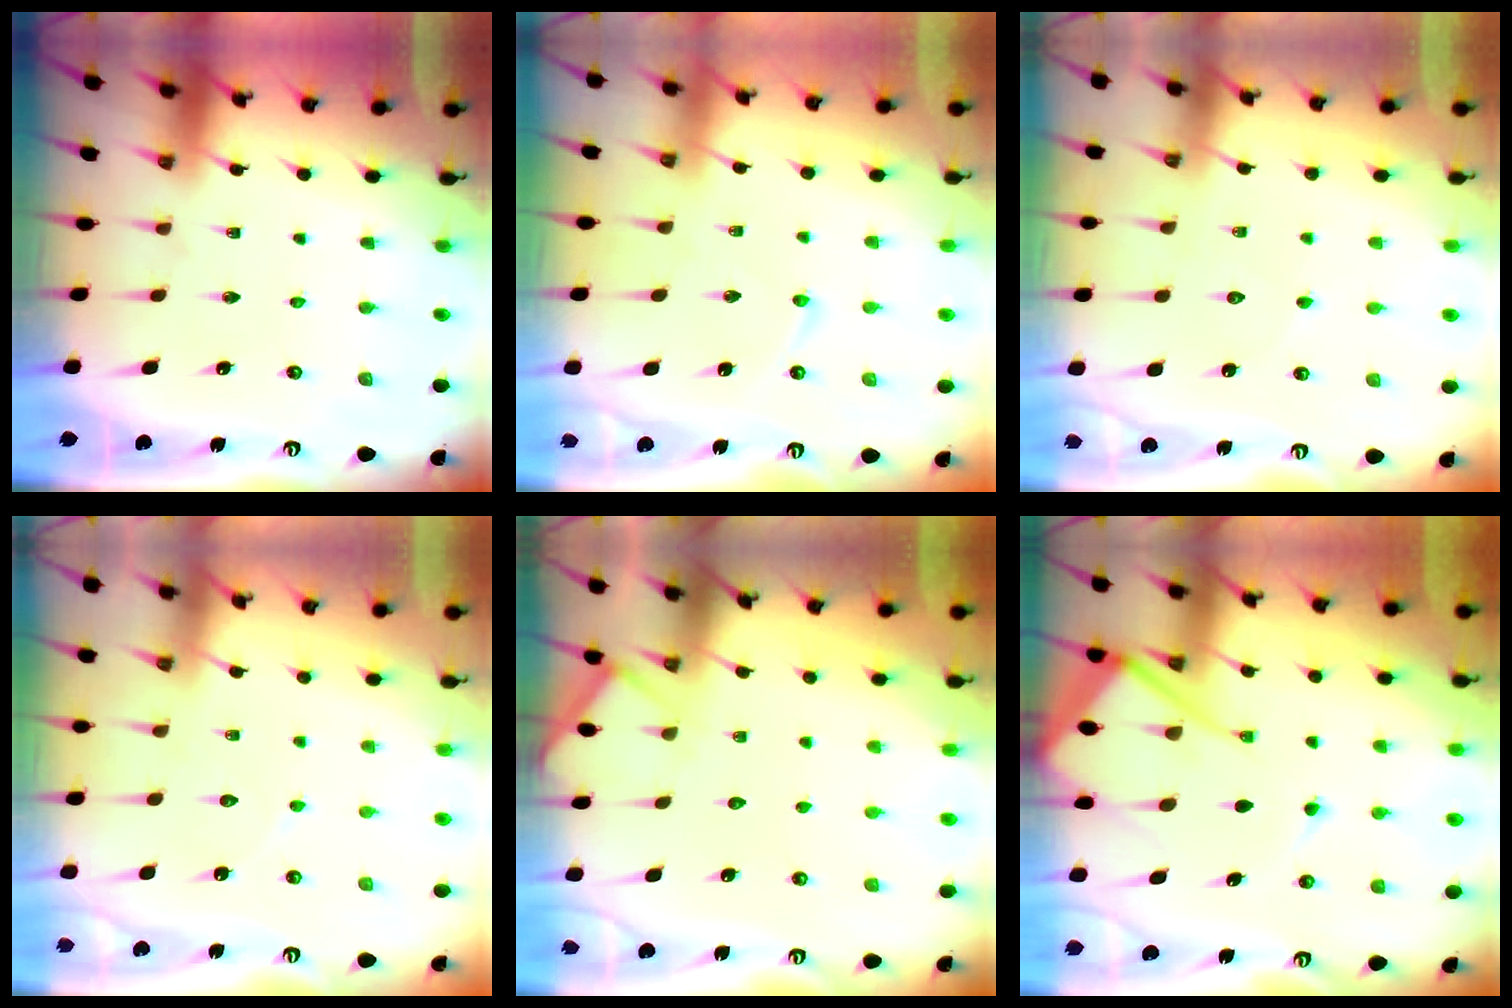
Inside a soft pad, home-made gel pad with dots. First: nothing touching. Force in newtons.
{"total": 4.0, "press": 4.0, "slide": 0.4}
{"total": 3.9, "press": 3.9, "slide": 0.4}
{"total": 6.5, "press": 6.5, "slide": 0.6}
{"total": 3.9, "press": 3.9, "slide": 0.5}
{"total": 13.7, "press": 13.6, "slide": 1.6}